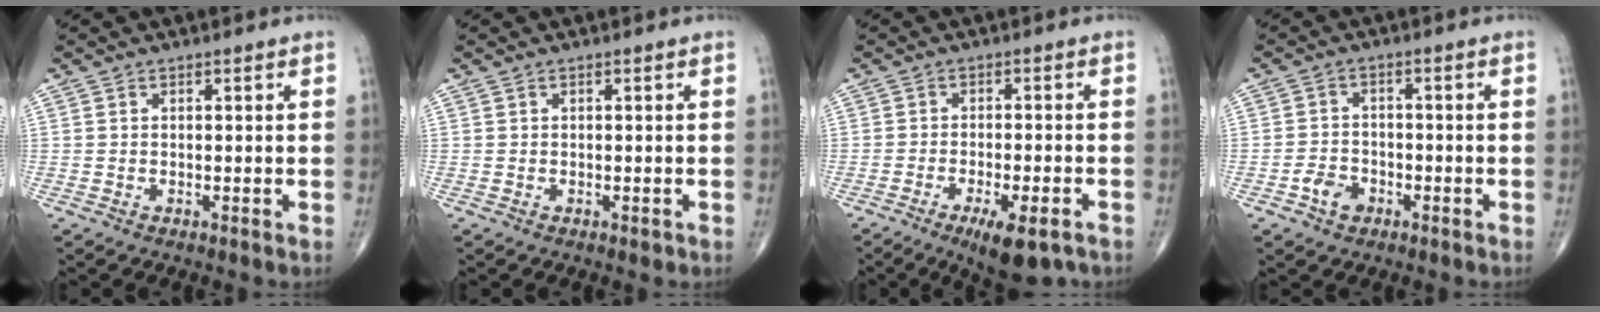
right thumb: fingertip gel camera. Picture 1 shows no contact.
{"total": 0.5, "force": [-0.2, 0.3, 0.4], "torque": [0.001, 0.000, -0.003]}
{"total": 8.8, "force": [-5.2, 2.5, 6.6], "torque": [-0.094, 0.004, -0.076]}
{"total": 4.0, "force": [-2.1, 2.9, 1.8], "torque": [-0.019, 0.017, -0.037]}